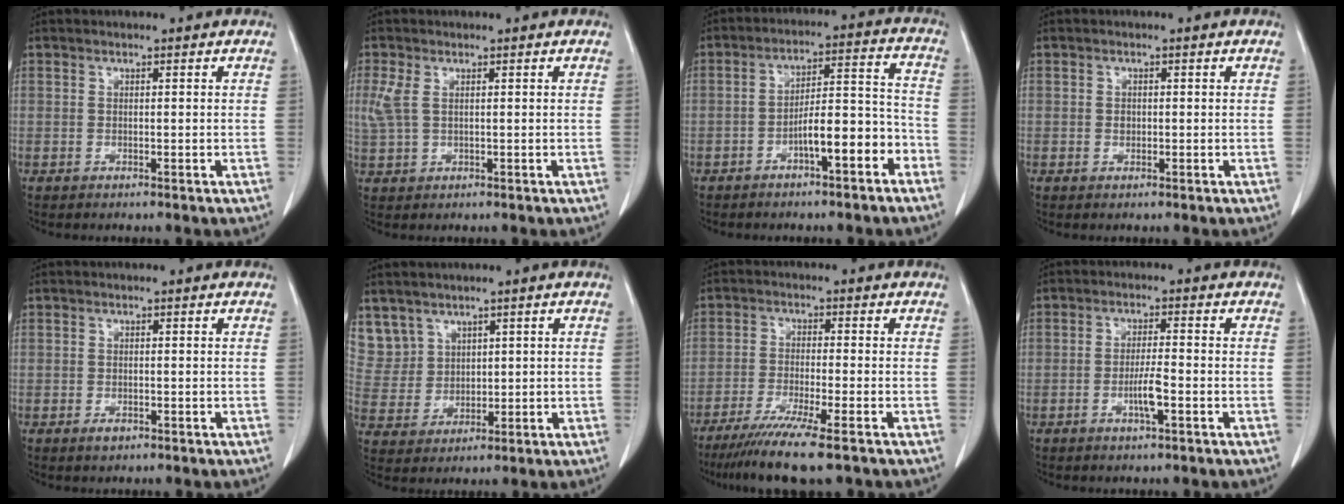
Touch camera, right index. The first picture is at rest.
{"total": 2.9, "force": [1.0, 1.5, 2.3], "torque": [-0.076, 0.013, 0.028]}
{"total": 8.5, "force": [-4.5, 1.8, 7.0], "torque": [-0.111, 0.037, -0.065]}
{"total": 0.8, "force": [0.0, 0.7, 0.4], "torque": [-0.009, 0.002, 0.000]}
{"total": 1.0, "force": [-0.4, 0.7, 0.5], "torque": [-0.007, 0.001, -0.003]}
{"total": 7.9, "force": [4.9, 6.1, 0.2], "torque": [-0.012, 0.015, 0.117]}
{"total": 9.5, "force": [-6.9, -0.1, 6.5], "torque": [-0.105, -0.025, -0.110]}
{"total": 3.9, "force": [-1.4, 0.3, 3.6], "torque": [-0.070, -0.003, -0.026]}